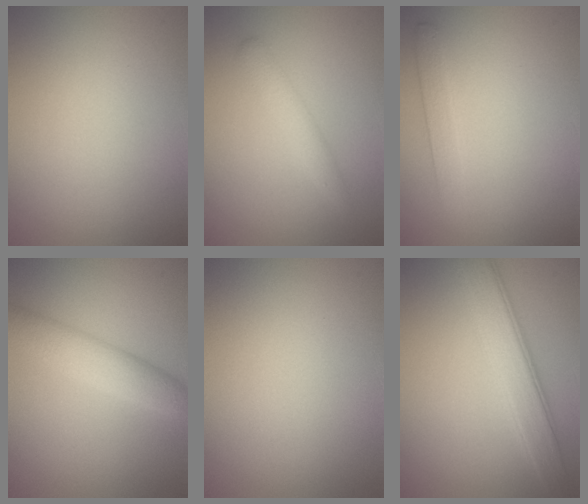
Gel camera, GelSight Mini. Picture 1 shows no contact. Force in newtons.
{"total": 1.9, "press": 1.9, "slide": 0.1}
{"total": 1.7, "press": 1.7, "slide": 0.0}
{"total": 3.9, "press": 3.9, "slide": 0.2}
{"total": 0.0}
{"total": 4.4, "press": 4.4, "slide": 0.1}